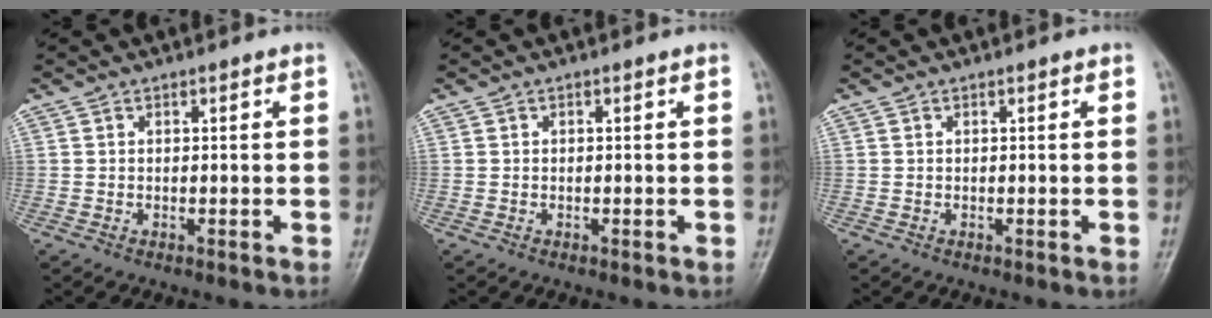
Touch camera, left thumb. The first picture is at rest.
{"total": 0.0}
{"total": 0.0}